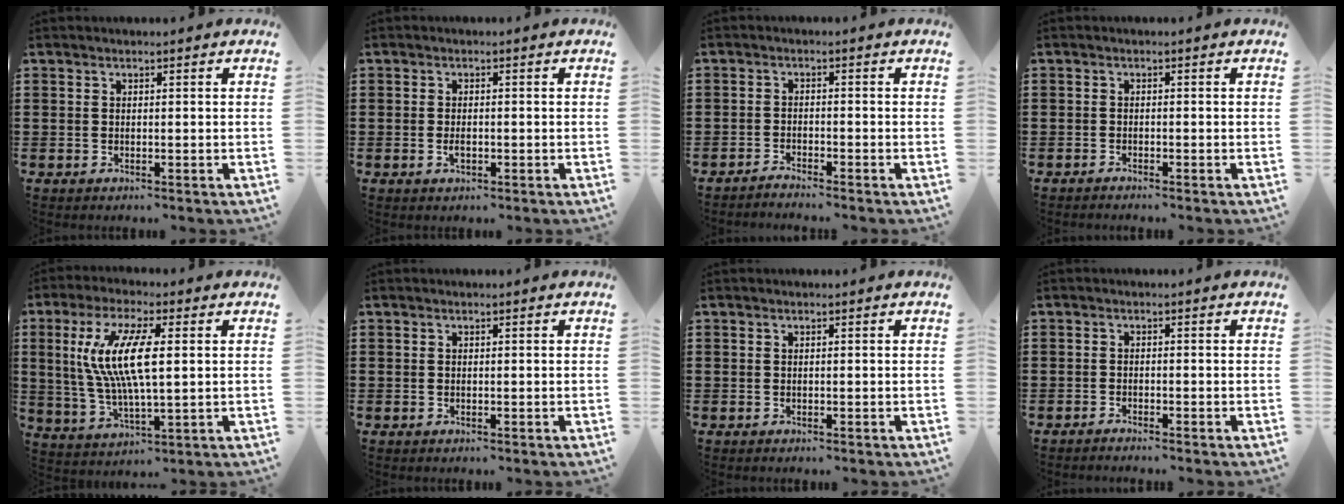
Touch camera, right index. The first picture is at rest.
{"total": 1.4, "force": [-0.4, 0.7, 1.2], "torque": [-0.023, -0.001, -0.007]}
{"total": 1.9, "force": [-1.9, -0.2, -0.1], "torque": [-0.001, 0.004, -0.039]}
{"total": 1.0, "force": [-1.0, -0.1, -0.1], "torque": [0.000, -0.002, -0.020]}
{"total": 10.9, "force": [1.8, 3.1, 10.2], "torque": [-0.222, -0.001, 0.023]}
{"total": 0.0}
{"total": 0.0}
{"total": 1.2, "force": [-1.2, -0.2, -0.1], "torque": [0.000, 0.000, -0.025]}